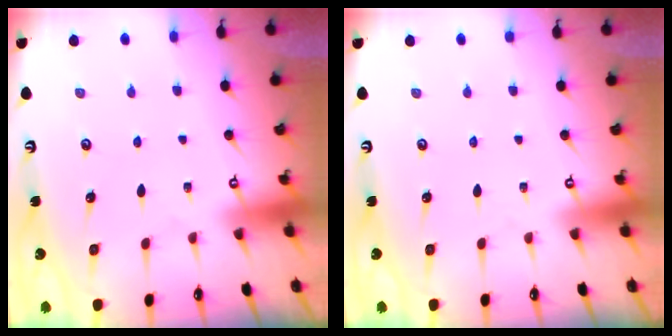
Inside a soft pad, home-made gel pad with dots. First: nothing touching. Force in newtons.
{"total": 0.0}